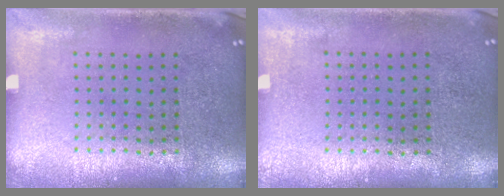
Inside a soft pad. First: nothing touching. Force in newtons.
{"total": 0.0}